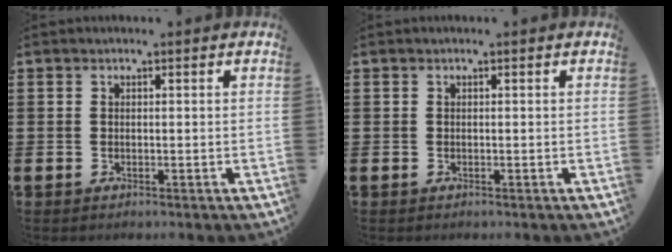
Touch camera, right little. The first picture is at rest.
{"total": 0.0}